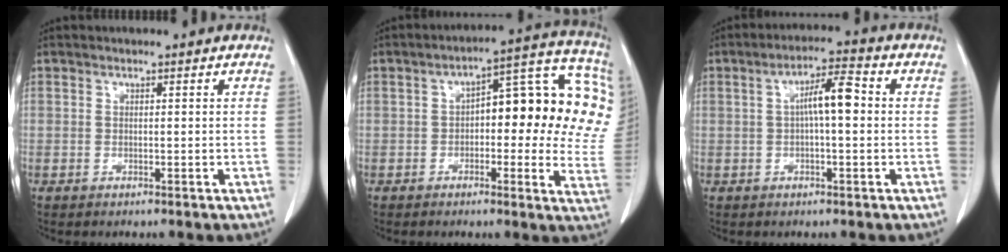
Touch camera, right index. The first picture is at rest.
{"total": 19.7, "force": [2.9, 7.4, 18.1], "torque": [-0.203, 0.054, 0.036]}
{"total": 6.1, "force": [0.4, 1.1, 6.0], "torque": [-0.105, 0.019, 0.004]}